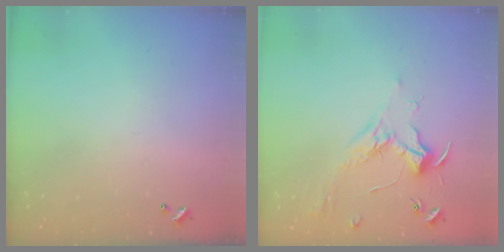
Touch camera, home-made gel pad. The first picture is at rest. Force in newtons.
{"total": 1.8, "press": 1.6, "slide": 0.7}